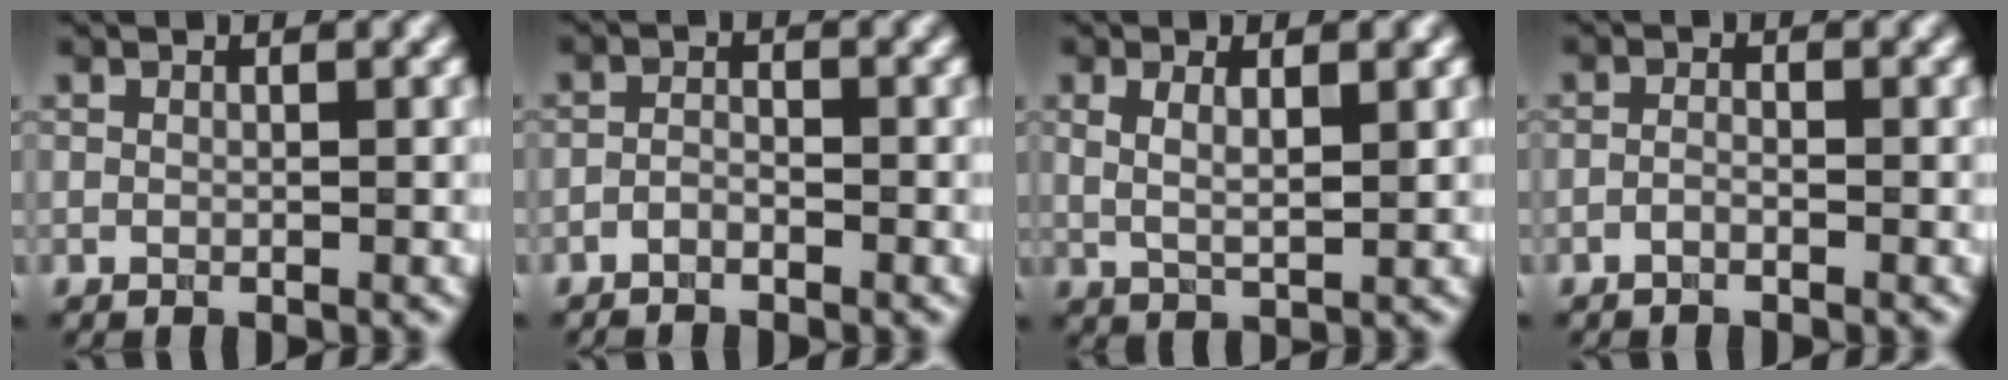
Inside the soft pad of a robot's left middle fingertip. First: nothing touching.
{"total": 1.2, "force": [-0.9, 0.4, 0.6], "torque": [-0.013, 0.002, -0.022]}
{"total": 2.8, "force": [1.0, 0.9, 2.4], "torque": [-0.040, -0.004, 0.019]}
{"total": 0.9, "force": [-0.6, 0.2, 0.6], "torque": [-0.013, 0.000, -0.014]}